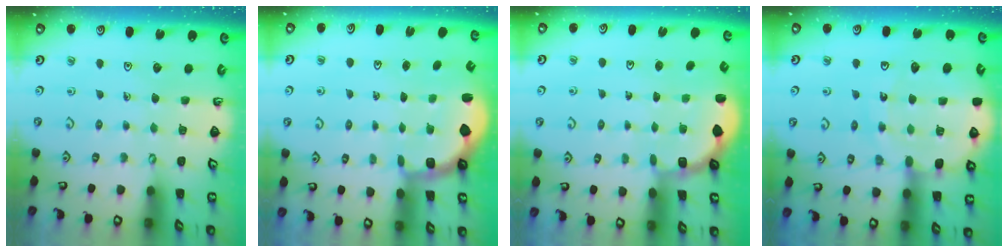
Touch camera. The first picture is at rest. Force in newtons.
{"total": 2.1, "press": 1.4, "slide": 1.6}
{"total": 1.8, "press": 1.6, "slide": 0.7}
{"total": 12.4, "press": 12.3, "slide": 1.6}